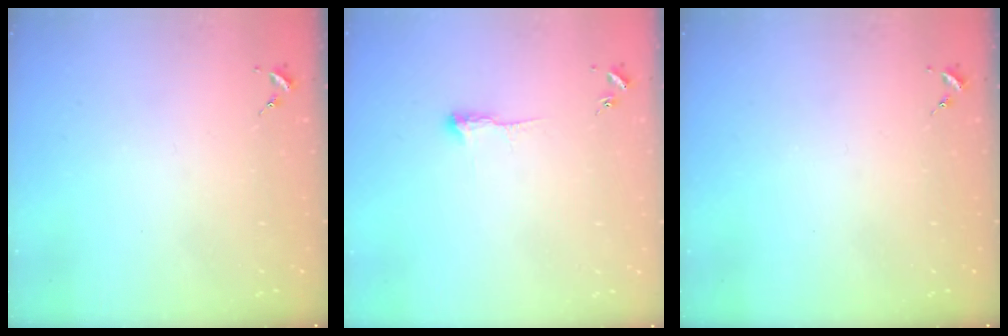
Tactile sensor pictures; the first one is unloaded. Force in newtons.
{"total": 4.4, "press": 4.3, "slide": 0.7}
{"total": 0.0}